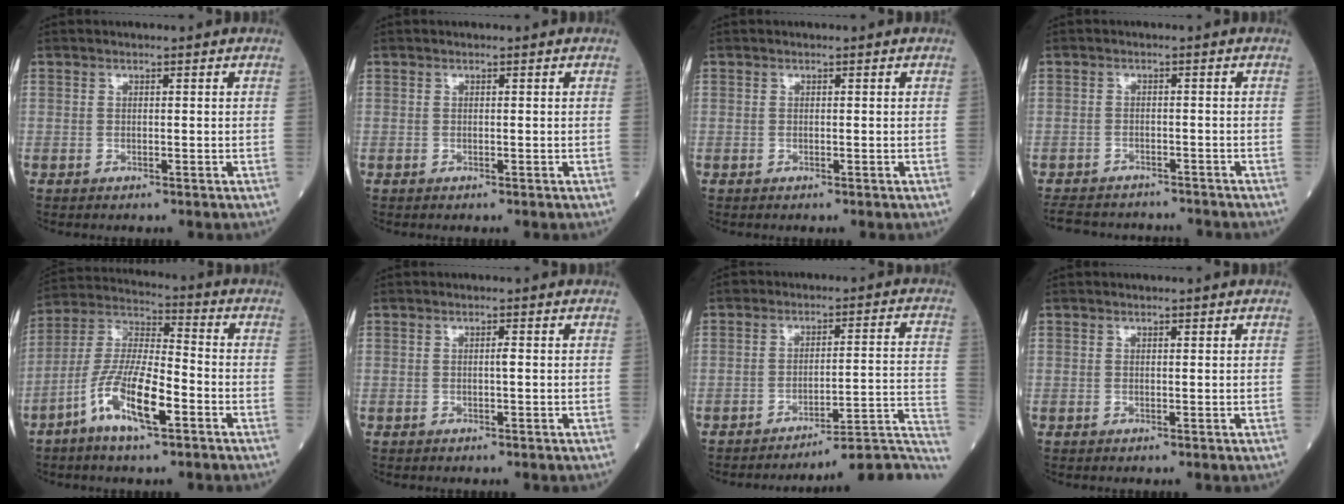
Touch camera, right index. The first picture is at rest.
{"total": 0.0}
{"total": 0.0}
{"total": 10.2, "force": [-9.3, 3.5, 2.4], "torque": [-0.046, 0.005, -0.124]}
{"total": 11.9, "force": [-5.5, 2.4, 10.3], "torque": [-0.212, -0.001, -0.106]}
{"total": 0.6, "force": [-0.1, -0.1, 0.6], "torque": [-0.010, 0.000, -0.002]}
{"total": 12.5, "force": [-12.1, -1.2, 2.9], "torque": [-0.005, 0.029, -0.162]}
{"total": 0.0}